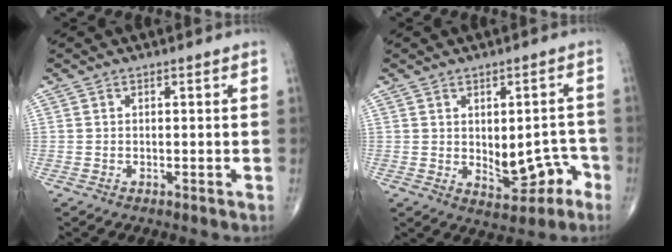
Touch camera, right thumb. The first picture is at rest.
{"total": 7.9, "force": [-2.0, 4.7, 6.1], "torque": [-0.051, 0.024, -0.012]}